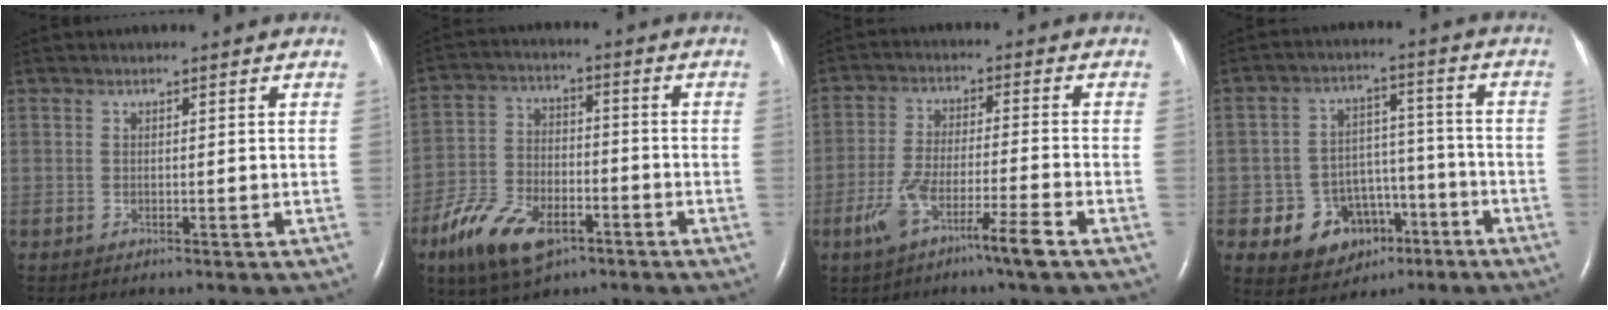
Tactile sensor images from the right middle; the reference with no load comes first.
{"total": 12.3, "force": [-6.9, 6.1, 8.2], "torque": [-0.172, -0.003, -0.121]}
{"total": 7.9, "force": [-4.9, -0.1, 6.3], "torque": [-0.127, -0.007, -0.091]}
{"total": 10.0, "force": [-4.6, 8.1, 3.6], "torque": [-0.054, 0.032, -0.057]}